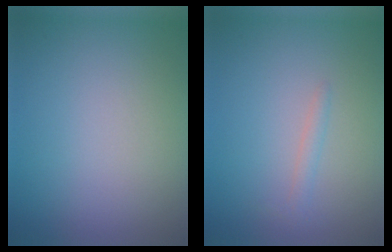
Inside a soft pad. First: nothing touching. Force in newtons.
{"total": 1.0, "press": 1.0, "slide": 0.0}